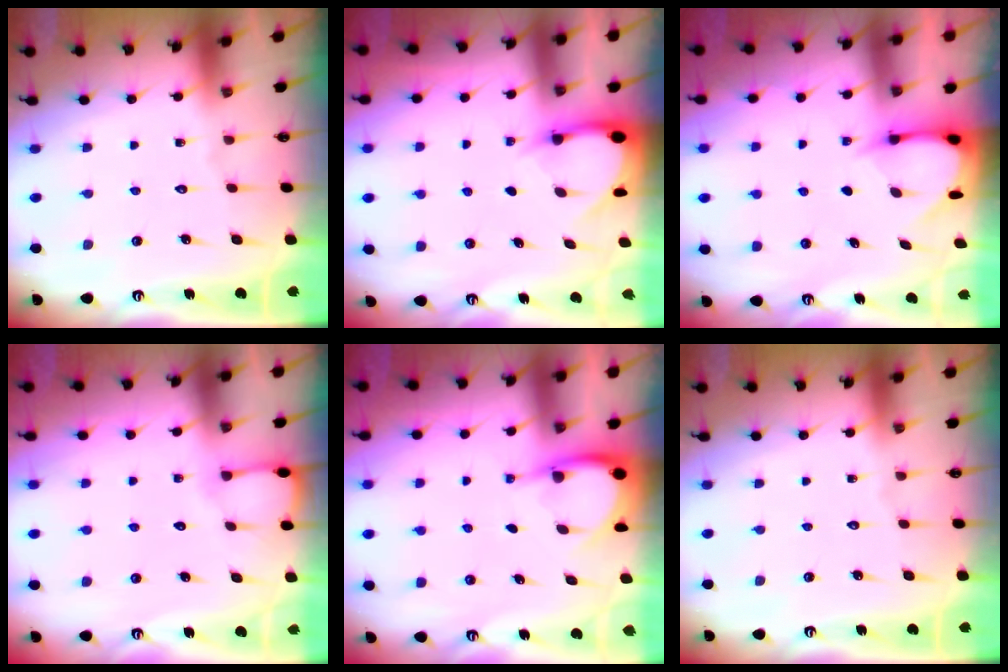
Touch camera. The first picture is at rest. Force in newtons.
{"total": 3.1, "press": 3.1, "slide": 0.2}
{"total": 3.8, "press": 3.8, "slide": 0.3}
{"total": 2.4, "press": 2.4, "slide": 0.3}
{"total": 4.0, "press": 4.0, "slide": 0.2}
{"total": 0.0}